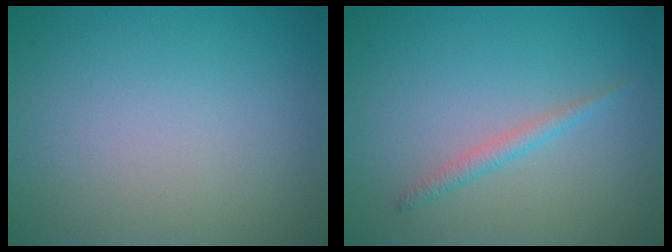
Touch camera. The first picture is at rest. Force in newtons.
{"total": 1.3, "press": 1.3, "slide": 0.1}